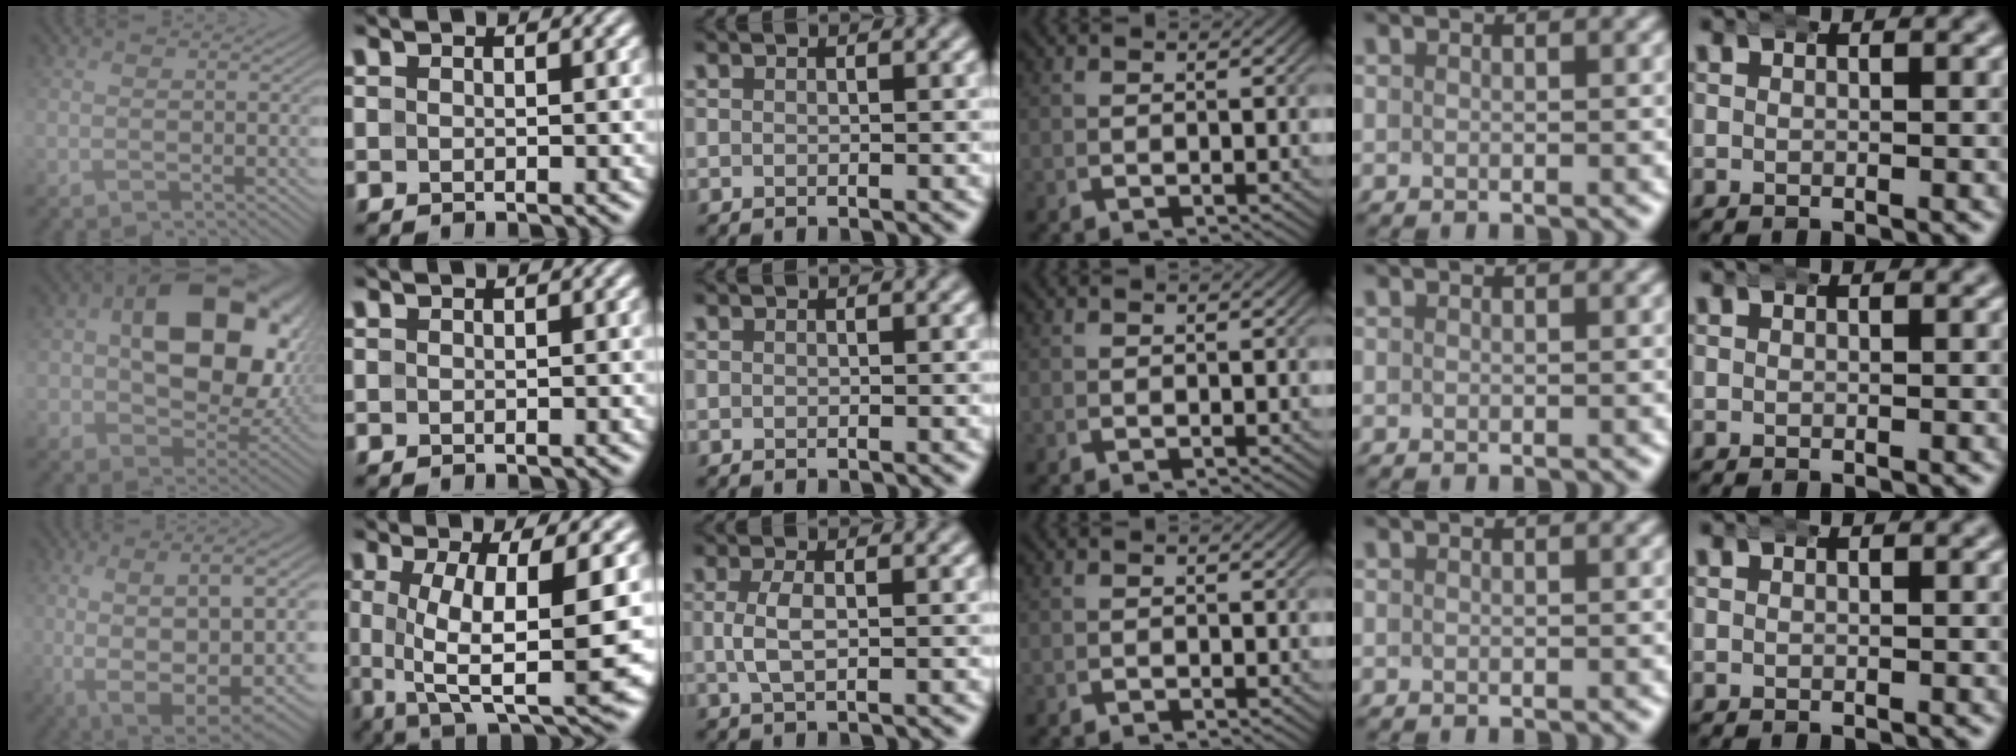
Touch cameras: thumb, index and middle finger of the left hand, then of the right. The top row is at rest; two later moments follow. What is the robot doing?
{"motion": "wrap", "object": "bandana"}